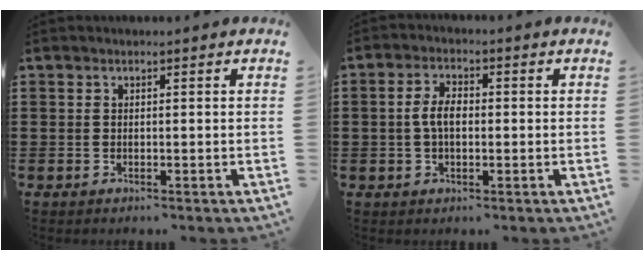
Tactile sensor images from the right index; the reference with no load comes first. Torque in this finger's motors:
{"motor_torque": [0.21, -0.19, 0.11, 0.10]}